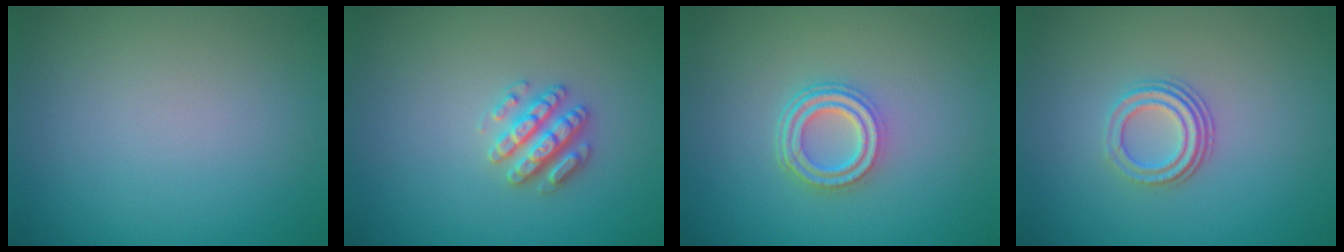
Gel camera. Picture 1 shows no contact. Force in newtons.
{"total": 2.8, "press": 2.8, "slide": 0.3}
{"total": 3.9, "press": 3.0, "slide": 2.5}
{"total": 3.0, "press": 2.2, "slide": 2.0}